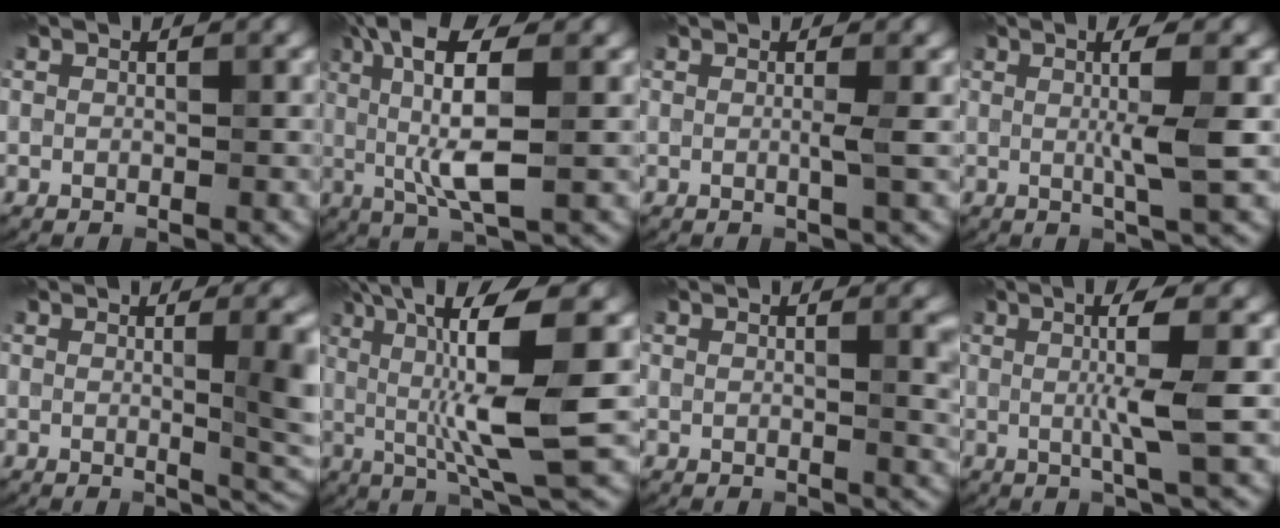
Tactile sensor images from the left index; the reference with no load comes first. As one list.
[{"total": 8.5, "force": [1.4, 2.2, 8.1], "torque": [-0.148, 0.006, 0.023]}, {"total": 1.3, "force": [0.0, 0.2, 1.3], "torque": [-0.021, -0.003, -0.006]}, {"total": 4.2, "force": [0.3, 0.6, 4.2], "torque": [-0.067, -0.001, 0.001]}, {"total": 6.2, "force": [0.4, 1.9, 5.9], "torque": [-0.055, -0.002, 0.008]}, {"total": 11.1, "force": [1.4, 2.0, 10.8], "torque": [-0.176, 0.003, 0.029]}, {"total": 2.9, "force": [0.9, 1.0, 2.5], "torque": [-0.022, 0.002, 0.011]}, {"total": 4.9, "force": [0.4, 0.5, 4.9], "torque": [-0.081, -0.001, 0.004]}]